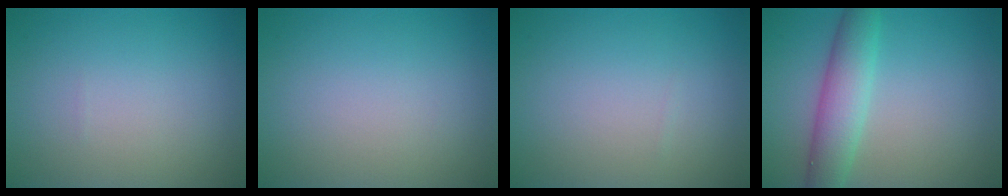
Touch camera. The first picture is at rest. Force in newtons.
{"total": 0.0}
{"total": 0.0}
{"total": 4.8, "press": 4.8, "slide": 0.1}